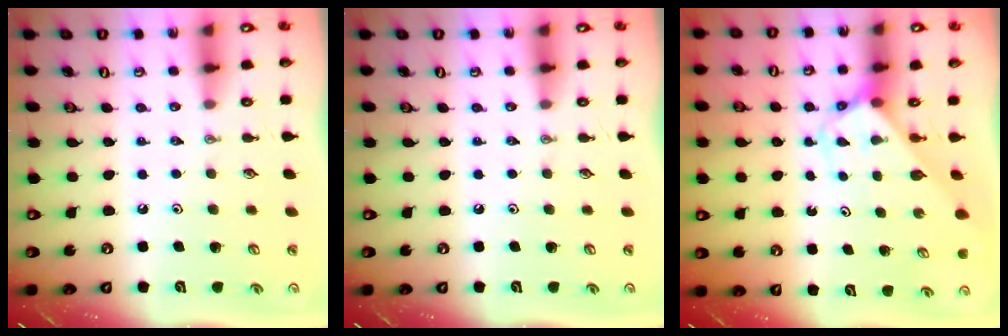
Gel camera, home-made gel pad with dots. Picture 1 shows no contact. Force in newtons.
{"total": 0.0}
{"total": 2.9, "press": 2.9, "slide": 0.1}